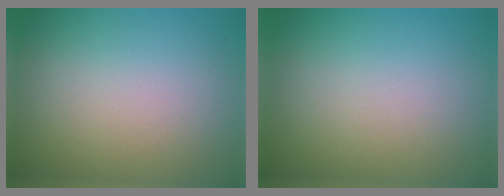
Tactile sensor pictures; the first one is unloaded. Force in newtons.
{"total": 0.0}